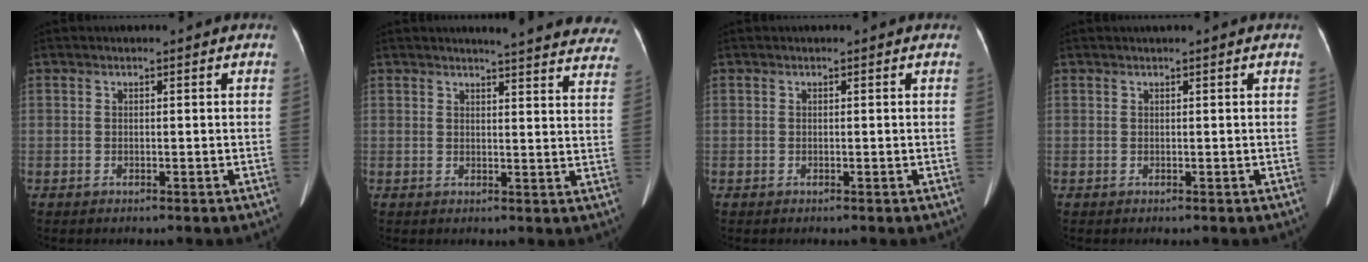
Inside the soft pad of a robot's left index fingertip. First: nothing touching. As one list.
[{"total": 18.7, "force": [17.4, 2.2, 6.5], "torque": [-0.066, -0.058, 0.182]}, {"total": 0.0}, {"total": 0.5, "force": [0.4, -0.1, 0.4], "torque": [-0.008, 0.007, 0.012]}]